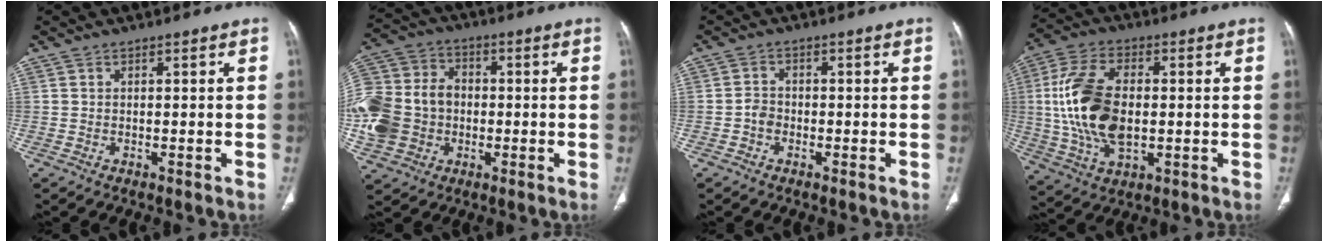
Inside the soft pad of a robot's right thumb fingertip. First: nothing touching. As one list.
[{"total": 18.6, "force": [-2.1, 15.3, 10.4], "torque": [-0.231, 0.032, -0.034]}, {"total": 2.3, "force": [-0.9, 1.9, 1.1], "torque": [-0.010, 0.011, -0.022]}, {"total": 16.9, "force": [0.3, 9.5, 14.0], "torque": [-0.286, 0.003, 0.008]}]